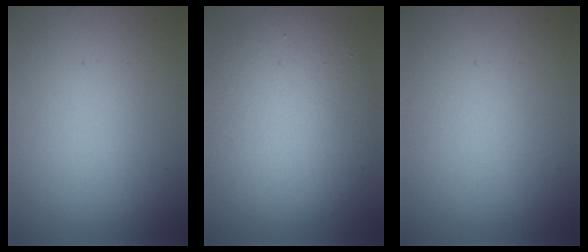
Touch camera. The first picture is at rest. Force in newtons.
{"total": 9.4, "press": 9.4, "slide": 0.9}
{"total": 0.0}